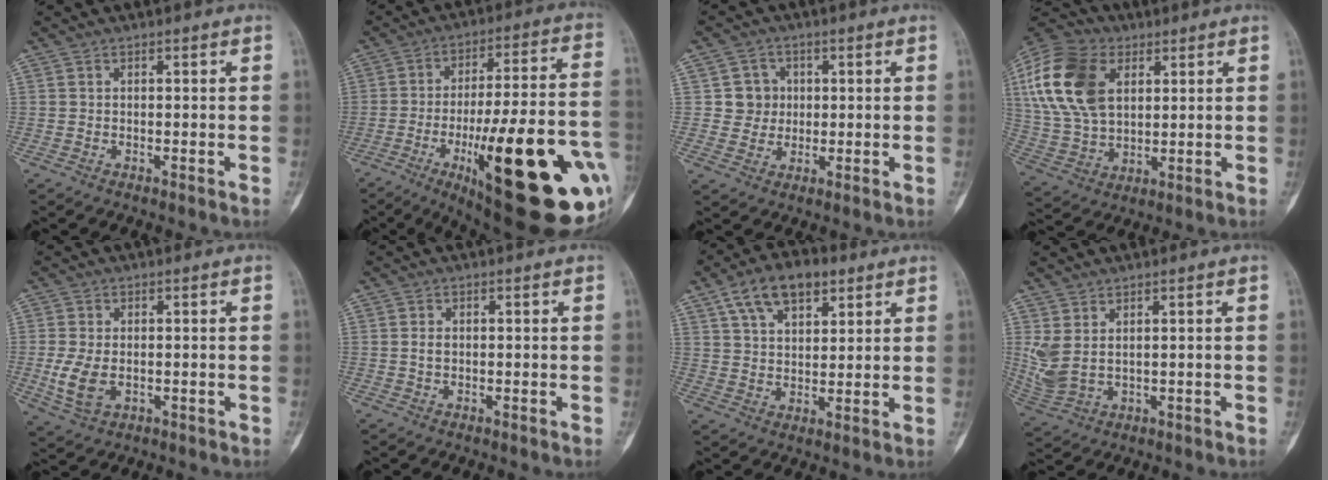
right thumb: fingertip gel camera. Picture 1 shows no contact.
{"total": 33.6, "force": [-10.5, 8.8, 30.6], "torque": [-0.377, 0.020, -0.143]}
{"total": 5.3, "force": [0.8, 5.2, 0.7], "torque": [0.022, 0.006, 0.009]}
{"total": 18.9, "force": [5.8, 12.4, 13.1], "torque": [-0.260, -0.003, 0.105]}
{"total": 6.5, "force": [-0.9, 4.2, 4.9], "torque": [-0.101, -0.008, -0.011]}
{"total": 1.3, "force": [0.0, 1.0, 0.9], "torque": [-0.016, 0.004, -0.001]}
{"total": 11.5, "force": [6.2, 6.2, 7.4], "torque": [-0.106, -0.007, 0.106]}
{"total": 5.9, "force": [1.5, 3.4, 4.7], "torque": [-0.112, -0.004, 0.046]}